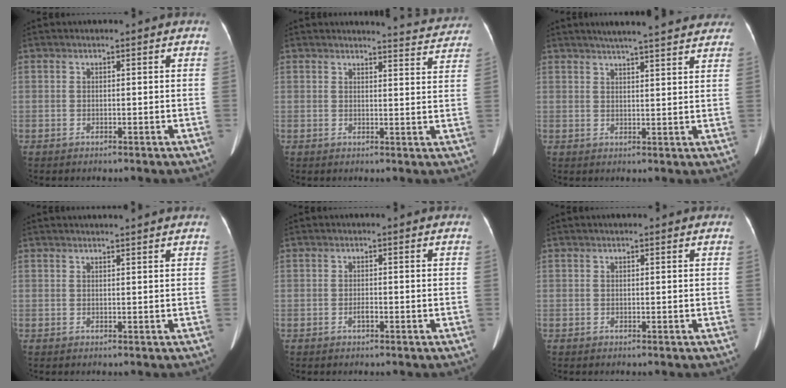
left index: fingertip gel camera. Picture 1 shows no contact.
{"total": 7.6, "force": [7.6, 0.5, 0.2], "torque": [0.007, -0.019, 0.067]}
{"total": 15.0, "force": [13.1, 2.0, 7.0], "torque": [-0.091, 0.025, 0.160]}
{"total": 3.8, "force": [3.6, -0.5, 1.2], "torque": [-0.015, 0.017, 0.042]}
{"total": 1.0, "force": [-0.6, 0.2, 0.7], "torque": [-0.017, -0.001, -0.008]}
{"total": 1.1, "force": [0.8, 0.4, 0.7], "torque": [-0.010, 0.014, 0.008]}